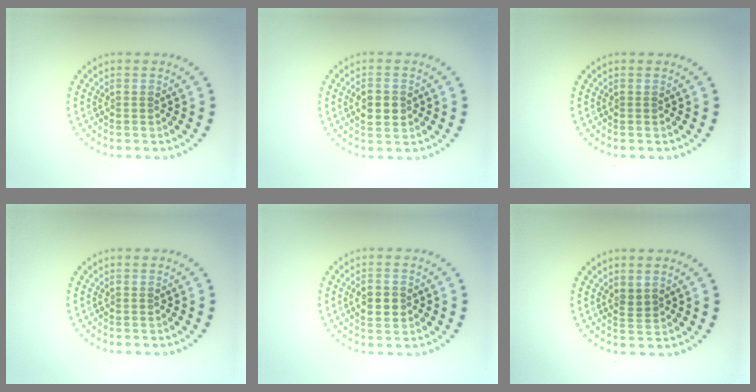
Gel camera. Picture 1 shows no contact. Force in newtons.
{"total": 2.6, "press": 2.6, "slide": 0.1}
{"total": 0.0}
{"total": 0.0}
{"total": 2.6, "press": 2.6, "slide": 0.1}
{"total": 1.2, "press": 1.0, "slide": 0.7}